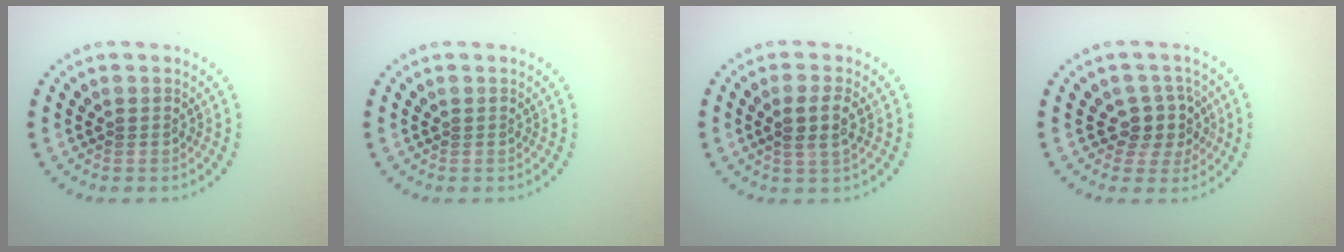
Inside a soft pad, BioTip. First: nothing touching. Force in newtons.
{"total": 0.0}
{"total": 2.3, "press": 2.2, "slide": 0.9}
{"total": 2.9, "press": 2.4, "slide": 1.6}